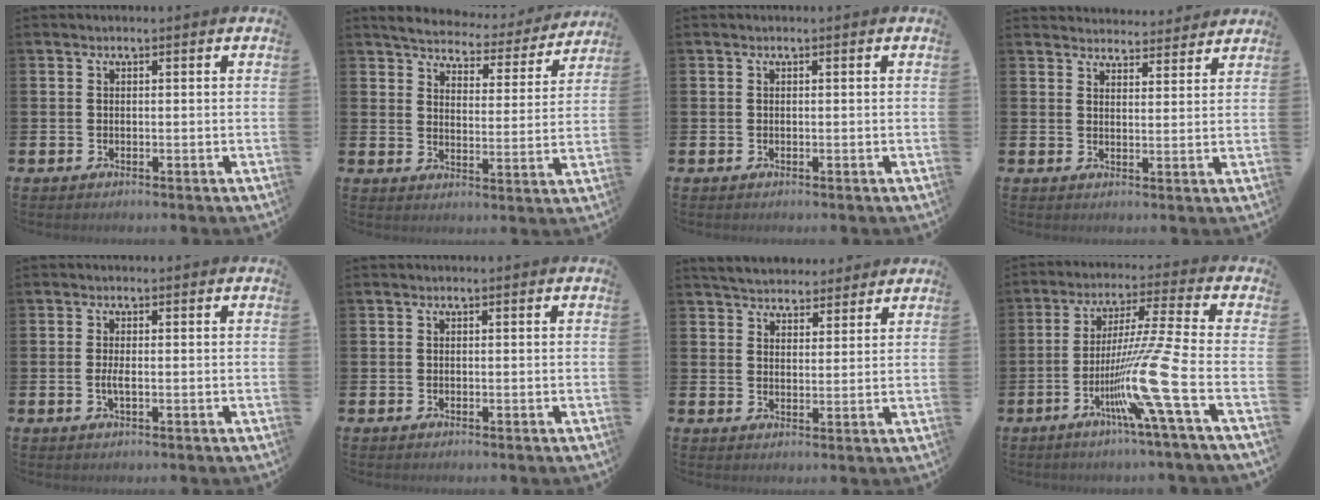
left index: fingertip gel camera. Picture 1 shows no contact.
{"total": 4.9, "force": [4.7, 1.2, 0.7], "torque": [-0.029, -0.038, 0.076]}
{"total": 0.0}
{"total": 4.0, "force": [3.9, 0.6, -0.2], "torque": [-0.003, -0.023, 0.071]}
{"total": 1.6, "force": [-0.3, 0.4, 1.5], "torque": [-0.029, 0.001, -0.005]}
{"total": 0.0}
{"total": 4.6, "force": [4.5, 1.0, 0.0], "torque": [-0.014, -0.023, 0.082]}
{"total": 11.8, "force": [-4.4, -1.7, 10.8], "torque": [-0.202, -0.020, -0.090]}